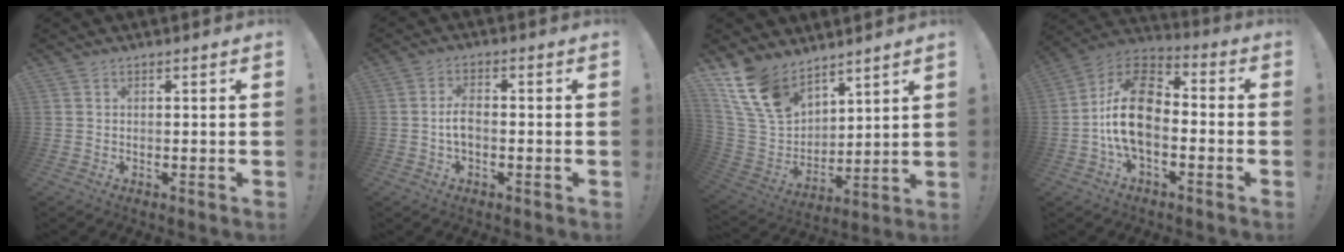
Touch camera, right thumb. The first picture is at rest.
{"total": 4.5, "force": [-0.9, 2.2, 3.9], "torque": [-0.065, 0.003, -0.018]}
{"total": 15.9, "force": [11.0, 9.3, 6.8], "torque": [-0.139, -0.067, 0.214]}
{"total": 17.4, "force": [-3.1, 10.8, 13.3], "torque": [-0.232, 0.031, -0.048]}